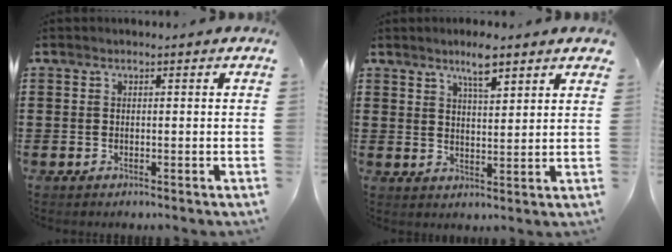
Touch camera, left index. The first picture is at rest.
{"total": 5.2, "force": [4.1, 1.0, 3.1], "torque": [-0.052, -0.005, 0.068]}